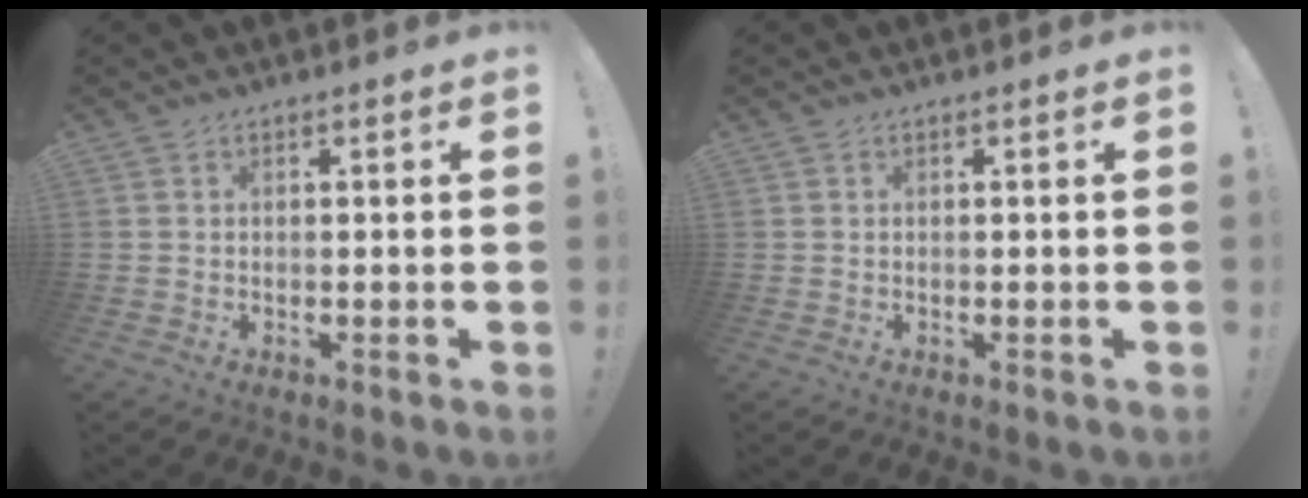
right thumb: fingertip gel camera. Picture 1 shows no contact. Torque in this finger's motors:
{"motor_torque": [-0.02, 0.02, -0.07, 0.07, 0.00]}